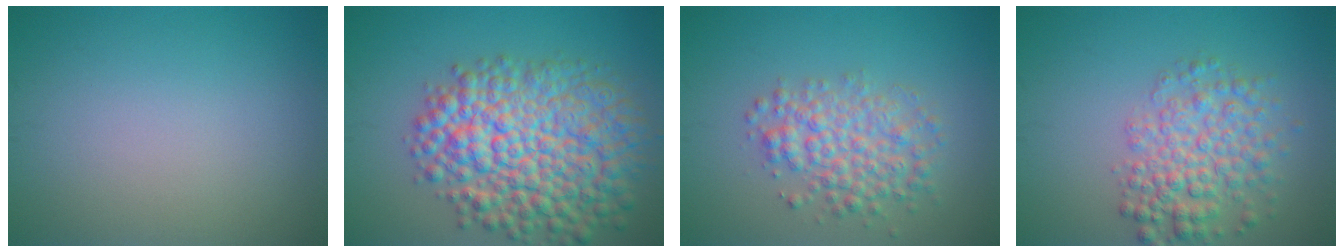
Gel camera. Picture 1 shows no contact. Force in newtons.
{"total": 11.1, "press": 11.1, "slide": 0.3}
{"total": 4.3, "press": 4.3, "slide": 0.1}
{"total": 5.0, "press": 5.0, "slide": 0.2}